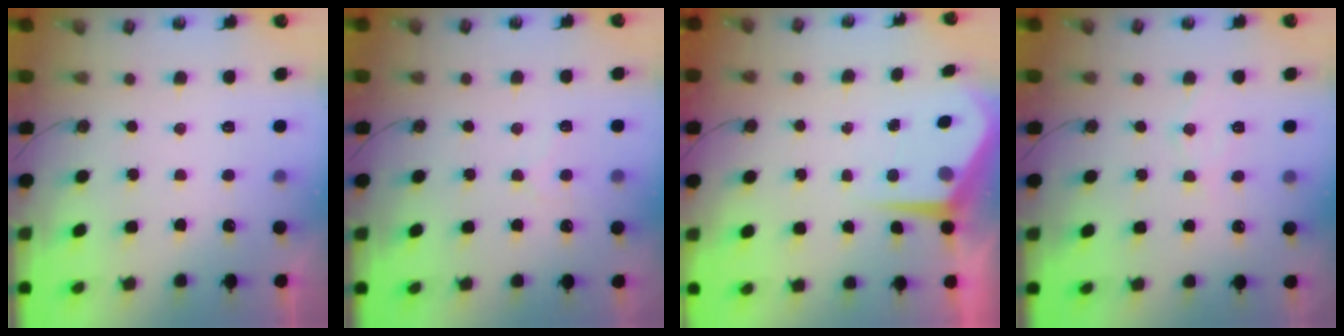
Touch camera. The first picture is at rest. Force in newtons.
{"total": 5.6, "press": 5.5, "slide": 0.7}
{"total": 6.1, "press": 6.1, "slide": 0.2}
{"total": 5.7, "press": 5.7, "slide": 0.9}